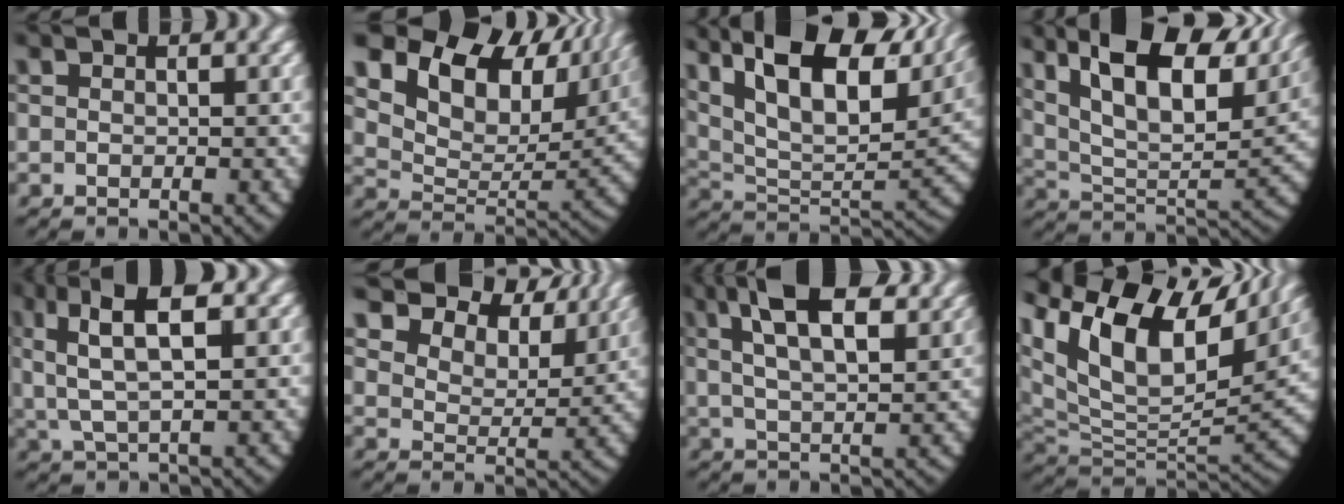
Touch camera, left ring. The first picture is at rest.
{"total": 14.5, "force": [6.4, 9.7, 8.7], "torque": [-0.174, 0.005, 0.085]}
{"total": 16.7, "force": [9.0, 8.8, 11.0], "torque": [-0.194, 0.025, 0.124]}
{"total": 15.0, "force": [8.2, 7.6, 10.0], "torque": [-0.187, 0.011, 0.118]}
{"total": 6.5, "force": [2.5, 2.8, 5.3], "torque": [-0.114, 0.006, 0.045]}
{"total": 11.0, "force": [7.0, 6.5, 5.5], "torque": [-0.112, 0.014, 0.096]}
{"total": 7.6, "force": [4.5, 2.6, 5.6], "torque": [-0.104, 0.010, 0.070]}
{"total": 16.4, "force": [6.2, 10.0, 11.5], "torque": [-0.240, -0.002, 0.096]}